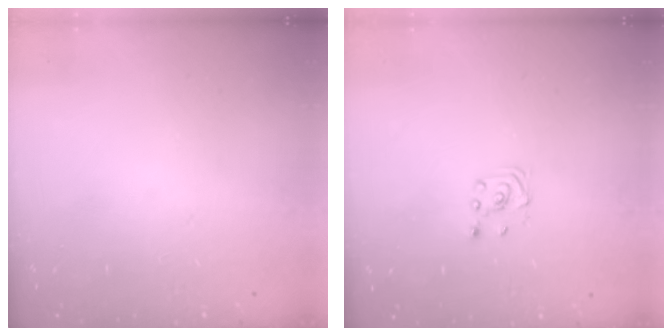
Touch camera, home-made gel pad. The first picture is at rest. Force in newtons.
{"total": 1.9, "press": 1.8, "slide": 0.6}